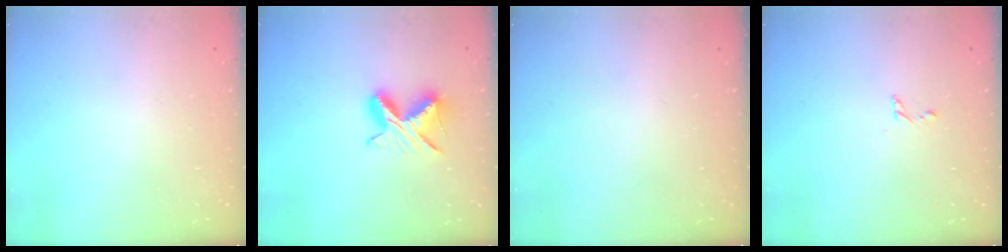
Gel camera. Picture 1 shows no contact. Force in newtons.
{"total": 8.9, "press": 8.9, "slide": 0.3}
{"total": 0.0}
{"total": 2.5, "press": 2.5, "slide": 0.2}